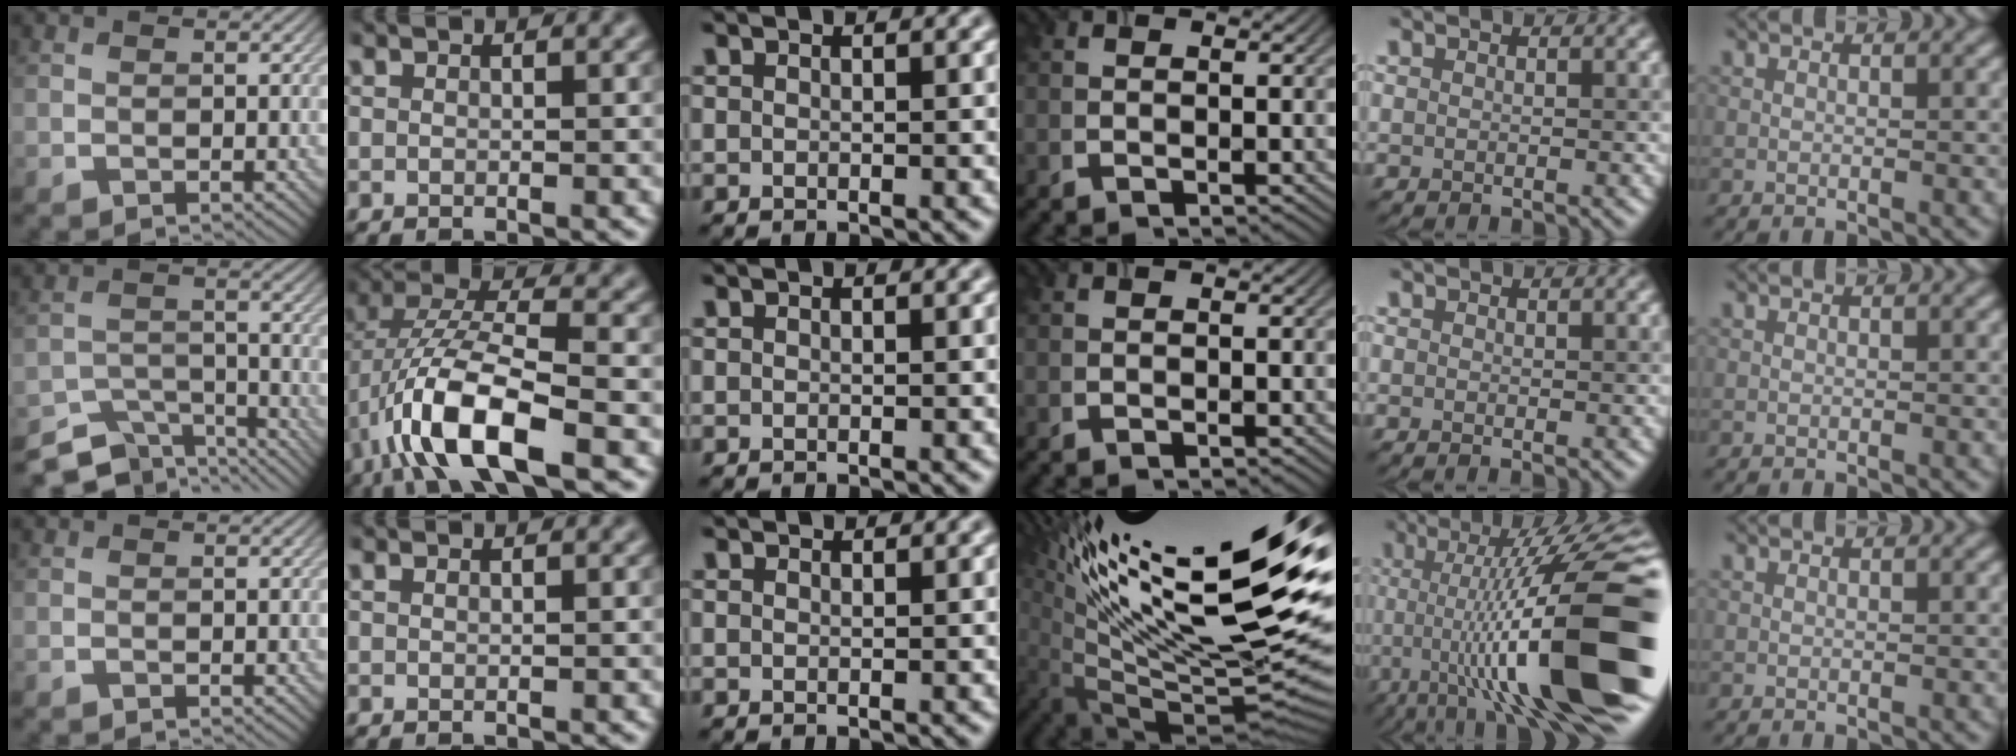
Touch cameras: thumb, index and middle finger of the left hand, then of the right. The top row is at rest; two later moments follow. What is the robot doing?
{"motion": "screw", "object": "timer"}